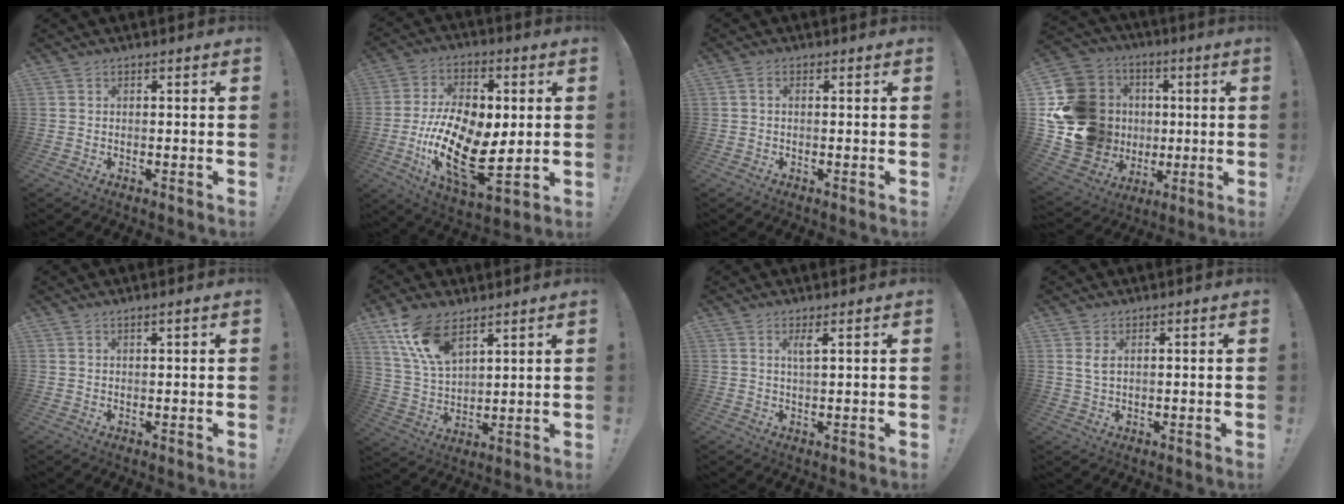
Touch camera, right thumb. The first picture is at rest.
{"total": 21.7, "force": [-3.5, 11.6, 17.9], "torque": [-0.334, -0.004, -0.053]}
{"total": 1.2, "force": [0.1, 0.6, 1.1], "torque": [-0.022, 0.003, 0.003]}
{"total": 23.2, "force": [1.4, 20.3, 11.0], "torque": [-0.232, -0.003, 0.086]}
{"total": 1.3, "force": [0.9, -0.2, 1.0], "torque": [-0.021, 0.001, 0.015]}
{"total": 13.7, "force": [9.0, 6.5, 8.1], "torque": [-0.162, -0.041, 0.170]}
{"total": 2.8, "force": [1.5, 0.1, 2.3], "torque": [-0.036, -0.008, 0.022]}
{"total": 3.2, "force": [1.5, 1.5, 2.4], "torque": [-0.040, -0.004, 0.027]}